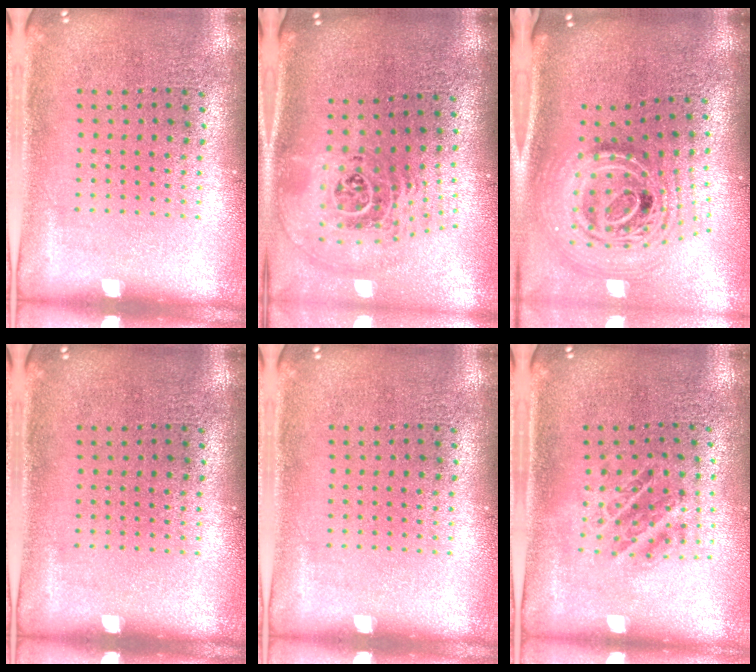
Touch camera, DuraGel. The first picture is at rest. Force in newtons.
{"total": 2.7, "press": 1.8, "slide": 1.9}
{"total": 3.0, "press": 2.0, "slide": 2.2}
{"total": 0.0}
{"total": 0.0}
{"total": 1.0, "press": 1.0, "slide": 0.2}